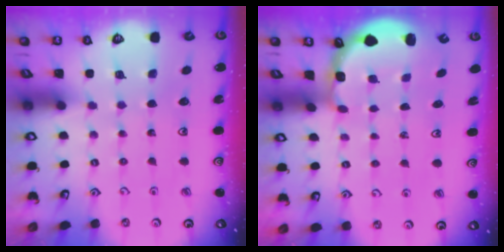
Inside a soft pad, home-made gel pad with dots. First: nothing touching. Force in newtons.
{"total": 2.7, "press": 2.4, "slide": 1.4}